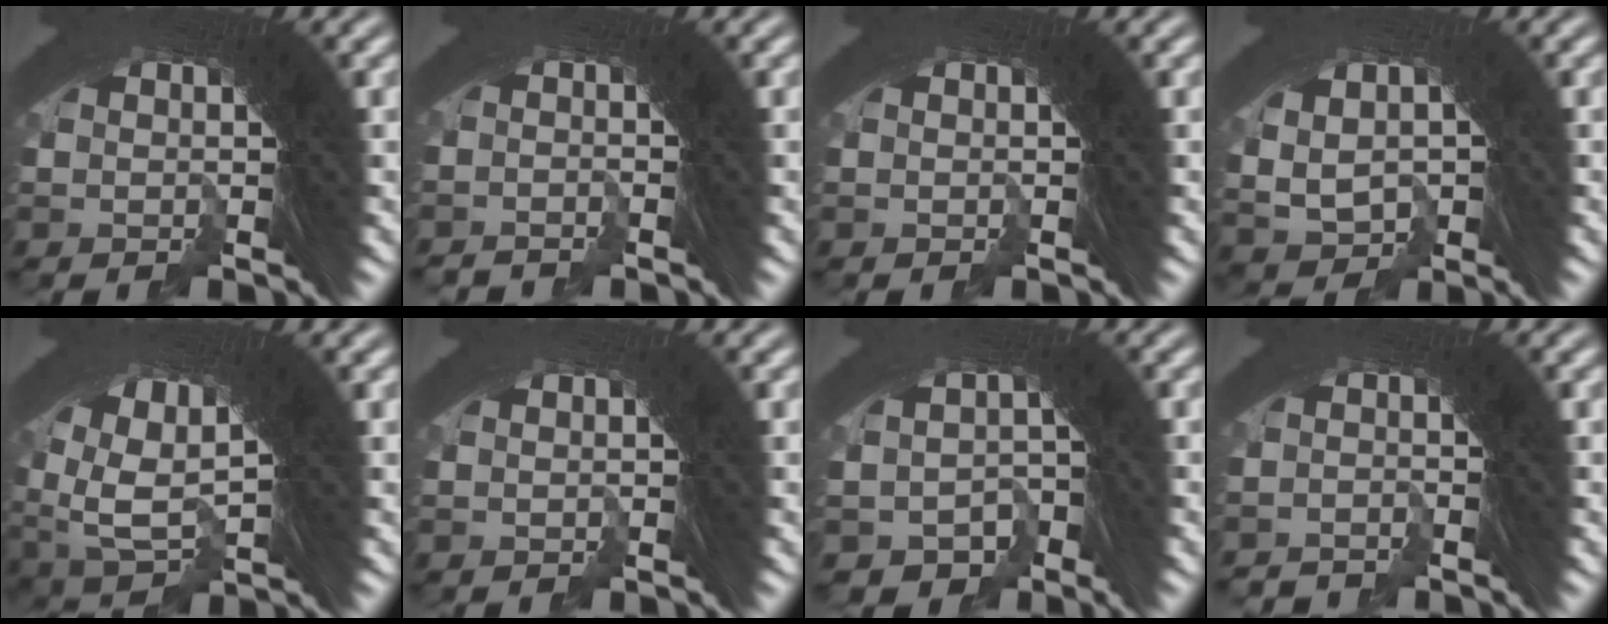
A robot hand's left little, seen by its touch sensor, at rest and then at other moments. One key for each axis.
{"total": 2.4, "fx": -1.8, "fy": -0.1, "fz": -1.5, "tx": 0.018, "ty": -0.008, "tz": -0.029}
{"total": 0.0}
{"total": 6.0, "fx": -2.4, "fy": 5.3, "fz": 1.6, "tx": -0.072, "ty": -0.027, "tz": -0.029}
{"total": 12.0, "fx": -0.5, "fy": 9.2, "fz": 7.8, "tx": -0.185, "ty": -0.047, "tz": 0.004}
{"total": 1.1, "fx": -0.6, "fy": -0.3, "fz": -0.9, "tx": 0.008, "ty": -0.006, "tz": -0.005}
{"total": 7.1, "fx": -5.4, "fy": 4.5, "fz": -1.1, "tx": -0.017, "ty": -0.044, "tz": -0.077}
{"total": 3.5, "fx": -2.6, "fy": -0.1, "fz": -2.2, "tx": 0.024, "ty": -0.012, "tz": -0.042}